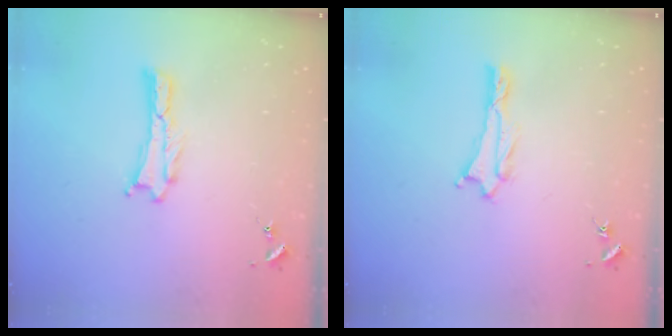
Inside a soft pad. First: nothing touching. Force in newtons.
{"total": 1.0, "press": 1.0, "slide": 0.2}